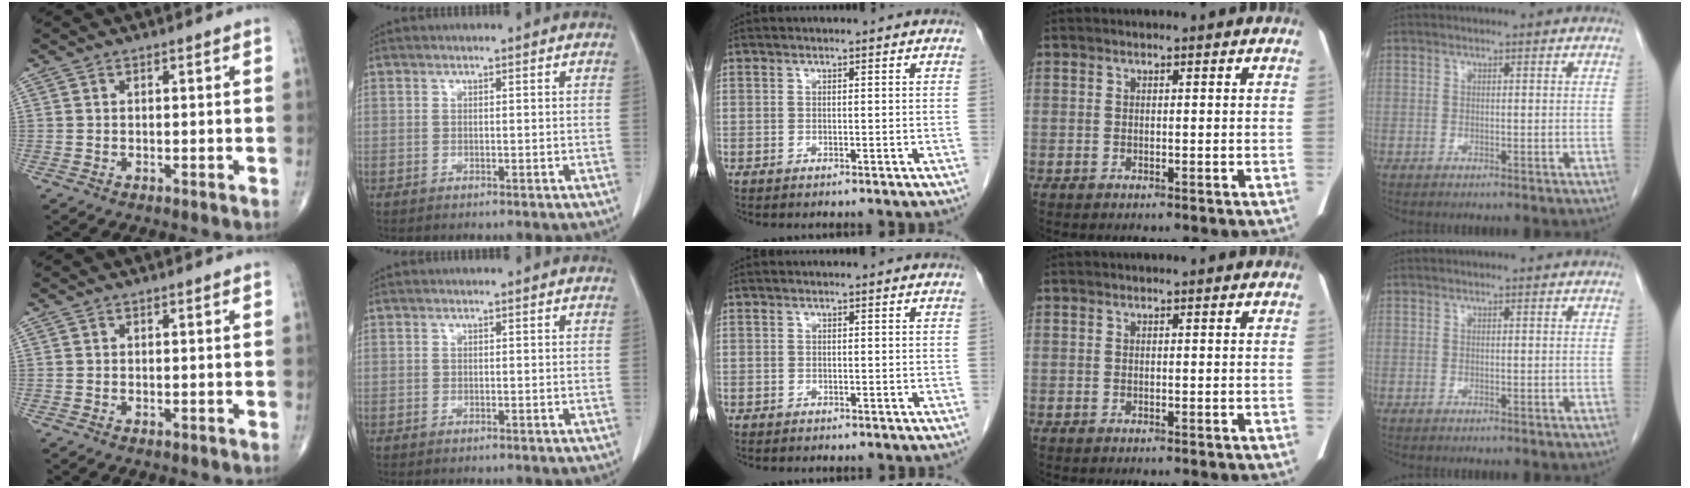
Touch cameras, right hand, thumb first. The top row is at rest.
{"middle": {"total": 0.9, "force": [-0.7, 0.6, 0.1], "torque": [-0.006, 0.003, -0.011]}}